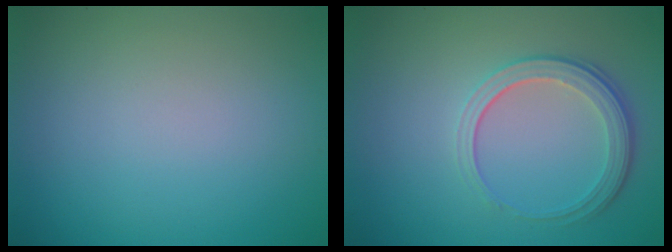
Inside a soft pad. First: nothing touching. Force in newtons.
{"total": 3.8, "press": 2.8, "slide": 2.6}